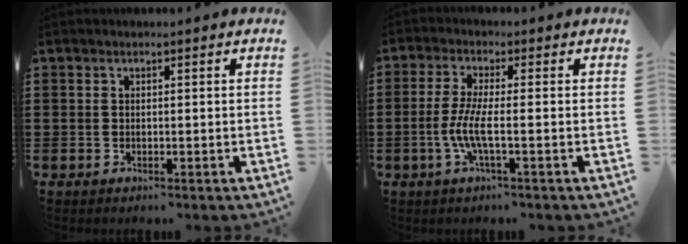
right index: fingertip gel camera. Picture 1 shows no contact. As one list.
[{"total": 5.5, "force": [-1.5, 0.7, 5.3], "torque": [-0.128, -0.014, -0.040]}]